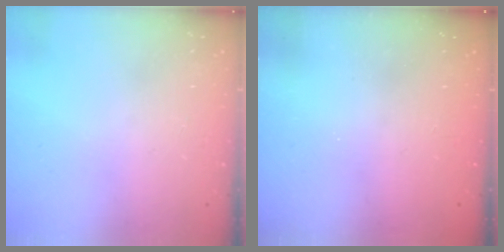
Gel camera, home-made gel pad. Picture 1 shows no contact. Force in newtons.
{"total": 2.3, "press": 2.2, "slide": 0.8}